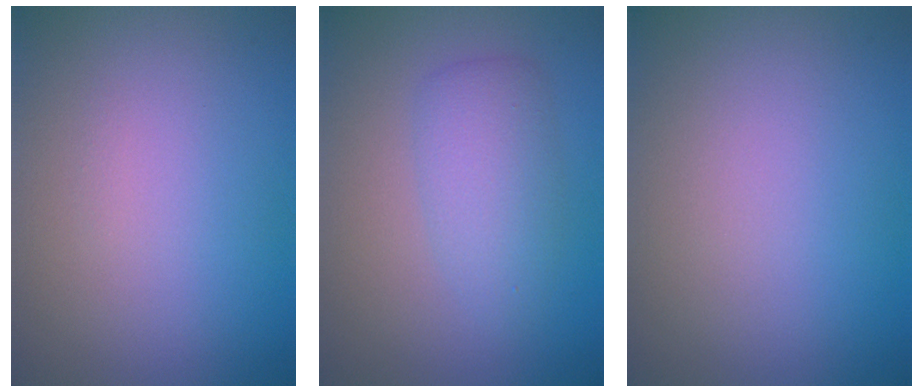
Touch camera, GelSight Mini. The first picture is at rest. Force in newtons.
{"total": 3.2, "press": 3.2, "slide": 0.1}
{"total": 0.0}